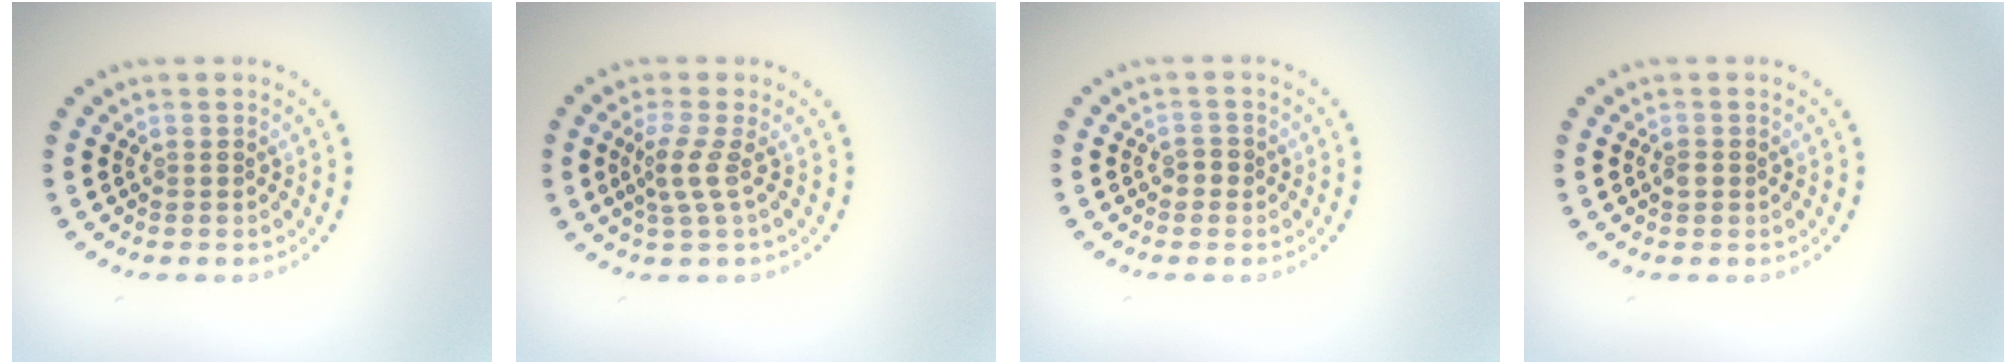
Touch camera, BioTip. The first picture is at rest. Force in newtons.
{"total": 2.2, "press": 1.5, "slide": 1.6}
{"total": 1.0, "press": 0.9, "slide": 0.3}
{"total": 0.7, "press": 0.6, "slide": 0.4}